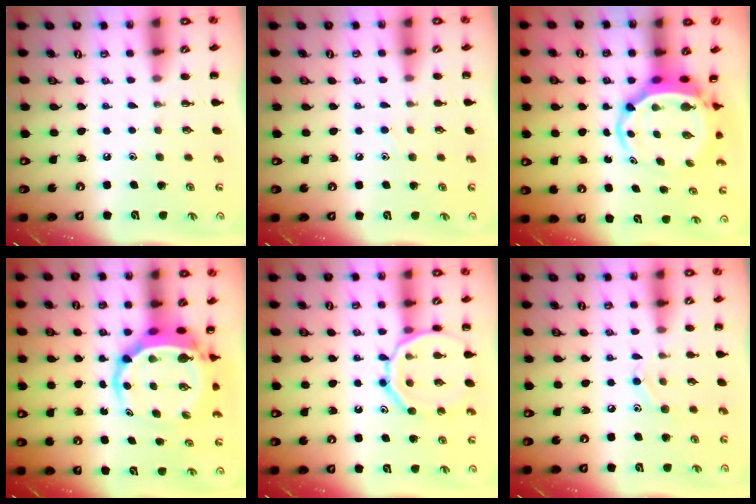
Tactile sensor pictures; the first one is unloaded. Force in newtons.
{"total": 6.2, "press": 5.8, "slide": 2.4}
{"total": 6.4, "press": 6.2, "slide": 1.8}
{"total": 7.3, "press": 7.1, "slide": 1.8}
{"total": 15.7, "press": 15.7, "slide": 1.3}
{"total": 8.9, "press": 8.7, "slide": 1.9}